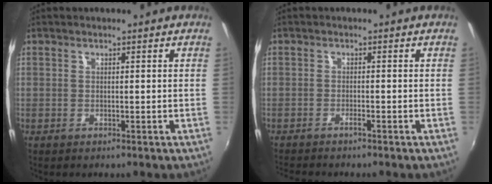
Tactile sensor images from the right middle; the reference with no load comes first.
{"total": 2.6, "force": [-2.4, -0.1, 1.1], "torque": [-0.031, -0.007, -0.046]}